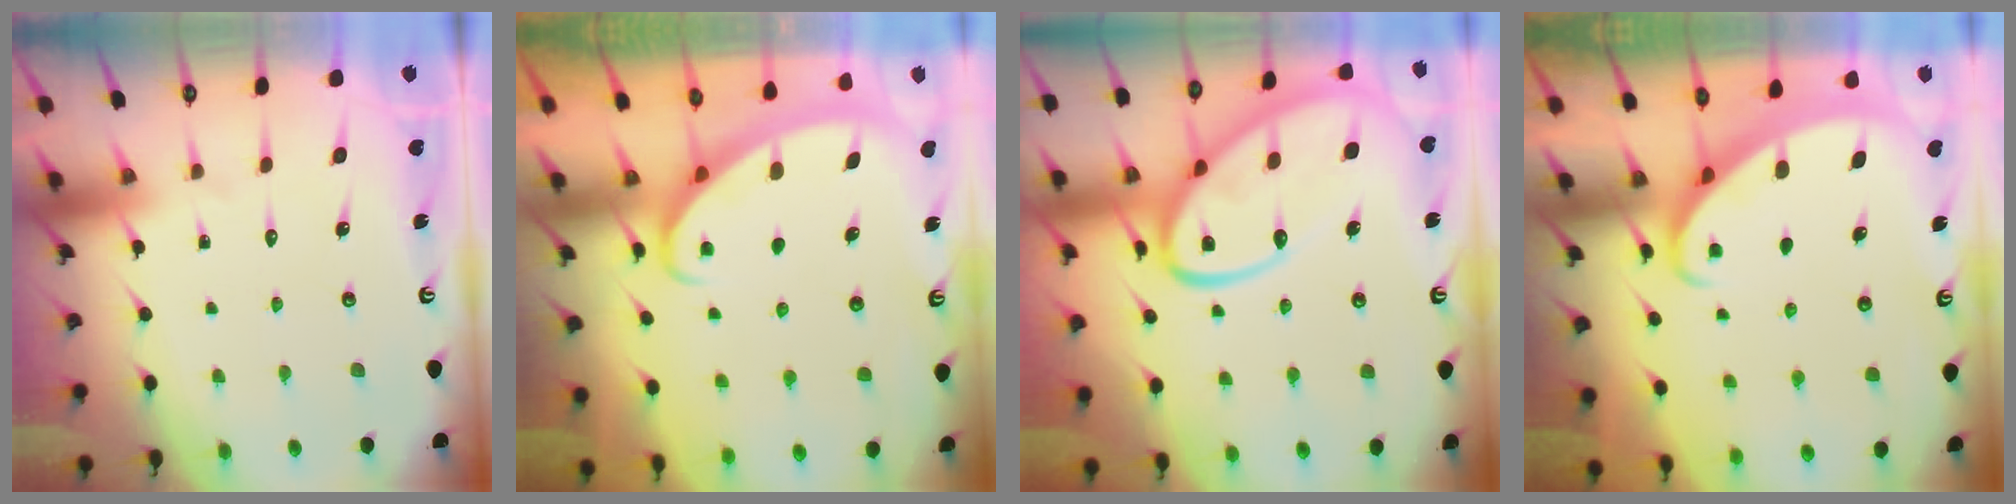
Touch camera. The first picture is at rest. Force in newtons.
{"total": 2.8, "press": 2.8, "slide": 0.4}
{"total": 19.6, "press": 19.5, "slide": 1.8}
{"total": 2.2, "press": 2.2, "slide": 0.2}